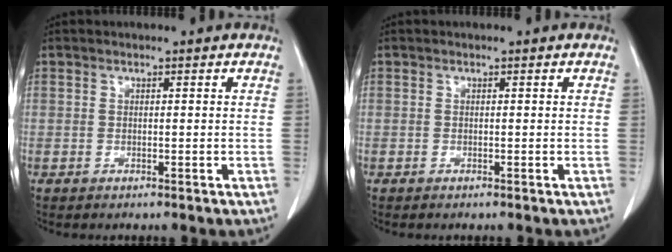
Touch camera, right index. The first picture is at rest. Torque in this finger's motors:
{"motor_torque": [0.07, -0.04, -0.10, 0.00]}